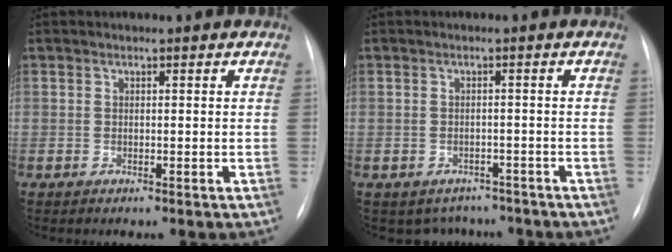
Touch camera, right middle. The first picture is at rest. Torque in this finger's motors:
{"motor_torque": [-0.21, 0.08, -0.02, 0.00]}